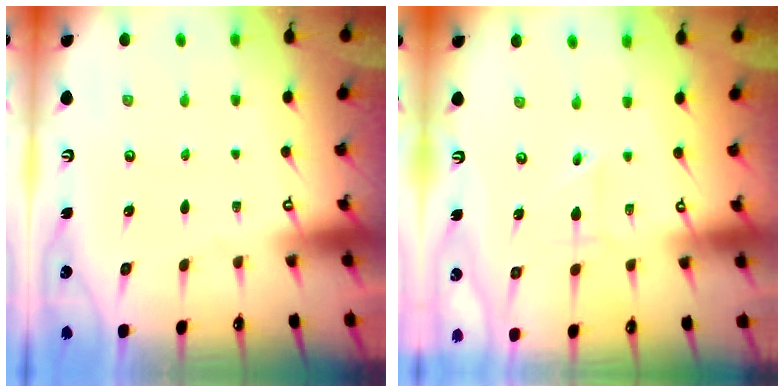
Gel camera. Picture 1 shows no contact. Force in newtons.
{"total": 2.6, "press": 2.6, "slide": 0.3}